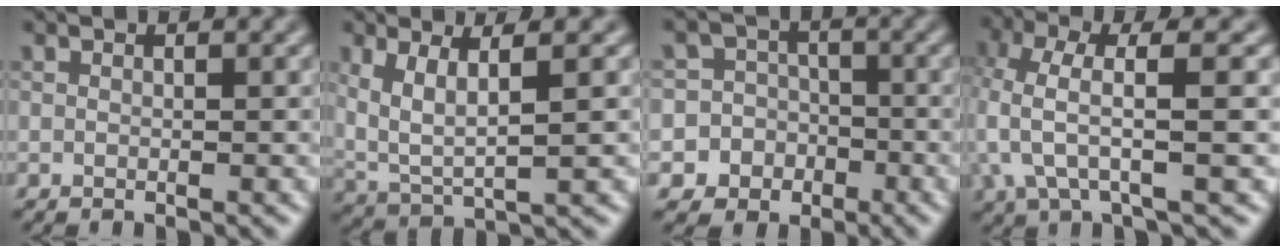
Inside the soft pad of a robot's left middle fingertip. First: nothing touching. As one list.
[{"total": 4.8, "force": [1.6, 1.6, 4.2], "torque": [-0.095, -0.008, 0.037]}, {"total": 7.5, "force": [-3.0, 6.9, 0.4], "torque": [0.003, 0.004, -0.073]}, {"total": 5.9, "force": [0.1, 1.8, 5.6], "torque": [-0.123, 0.001, -0.001]}]